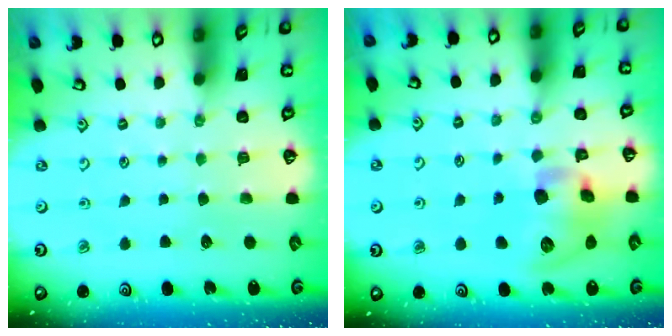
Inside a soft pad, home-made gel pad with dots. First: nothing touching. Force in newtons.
{"total": 12.9, "press": 12.7, "slide": 2.0}